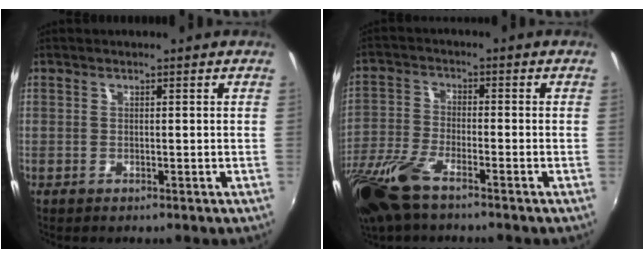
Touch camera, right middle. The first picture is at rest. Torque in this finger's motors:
{"motor_torque": [0.39, -0.38, 0.42, 0.16]}